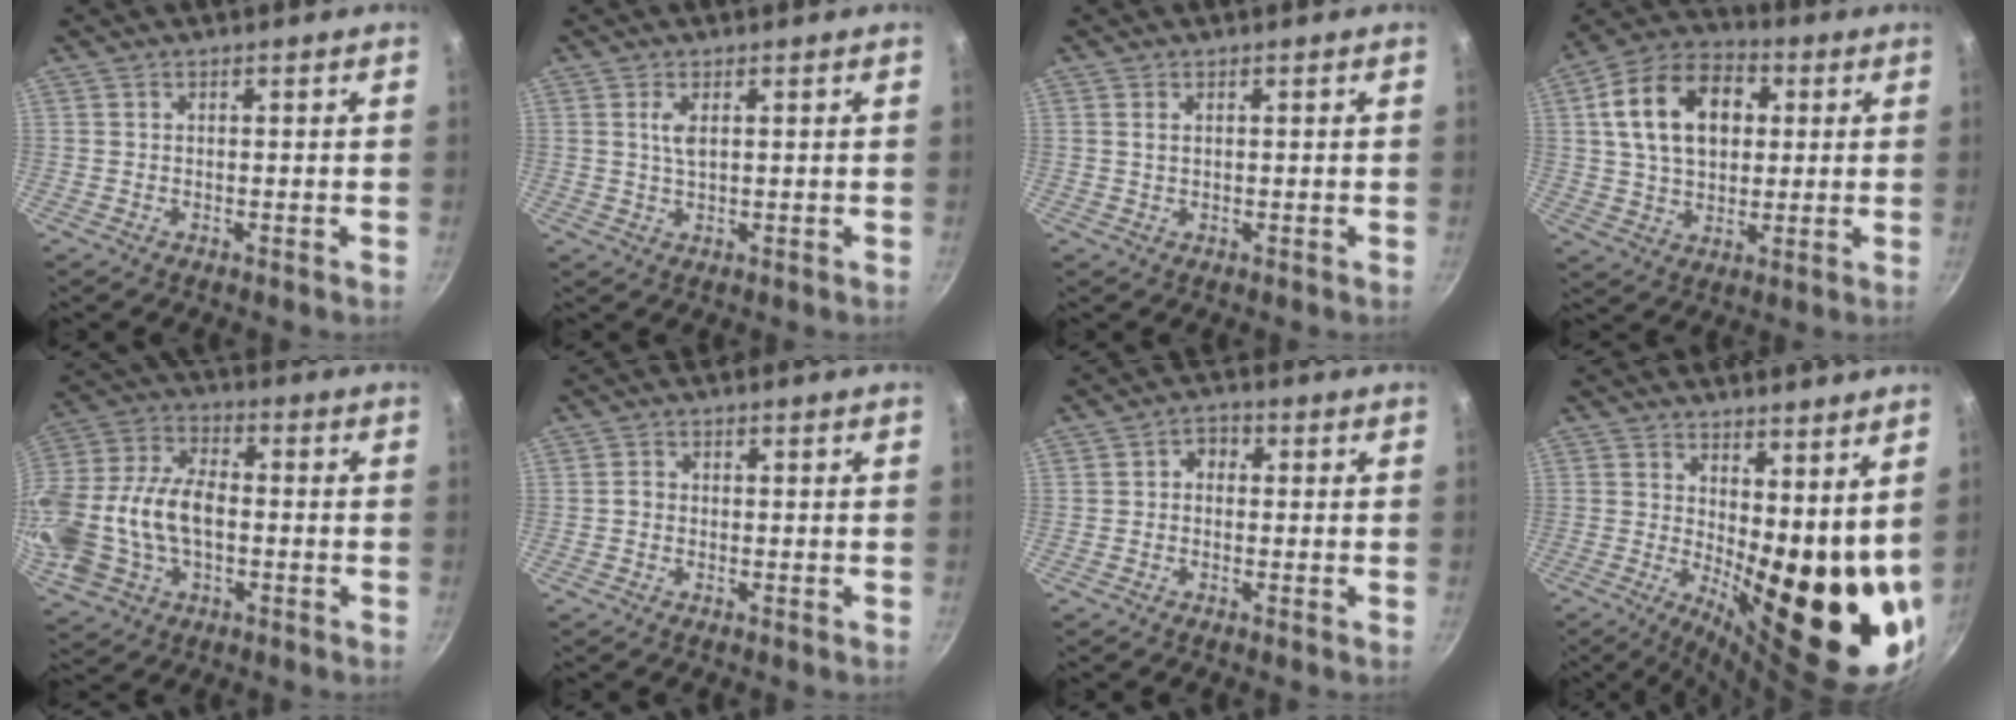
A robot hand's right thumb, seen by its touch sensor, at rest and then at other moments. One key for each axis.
{"total": 2.8, "fx": 0.9, "fy": 1.2, "fz": 2.4, "tx": -0.045, "ty": -0.004, "tz": 0.018}
{"total": 1.2, "fx": 0.4, "fy": 0.7, "fz": 0.9, "tx": -0.016, "ty": 0.002, "tz": 0.007}
{"total": 17.1, "fx": 3.8, "fy": 11.8, "fz": 11.8, "tx": -0.177, "ty": 0.016, "tz": 0.052}
{"total": 19.9, "fx": -2.2, "fy": 13.0, "fz": 15.0, "tx": -0.313, "ty": 0.034, "tz": -0.040}
{"total": 1.3, "fx": -0.4, "fy": 1.1, "fz": 0.6, "tx": -0.006, "ty": 0.008, "tz": -0.008}
{"total": 2.9, "fx": 0.0, "fy": 2.4, "fz": 1.6, "tx": -0.016, "ty": 0.008, "tz": -0.010}
{"total": 17.7, "fx": 3.8, "fy": 6.8, "fz": 15.8, "tx": -0.178, "ty": -0.056, "tz": 0.068}